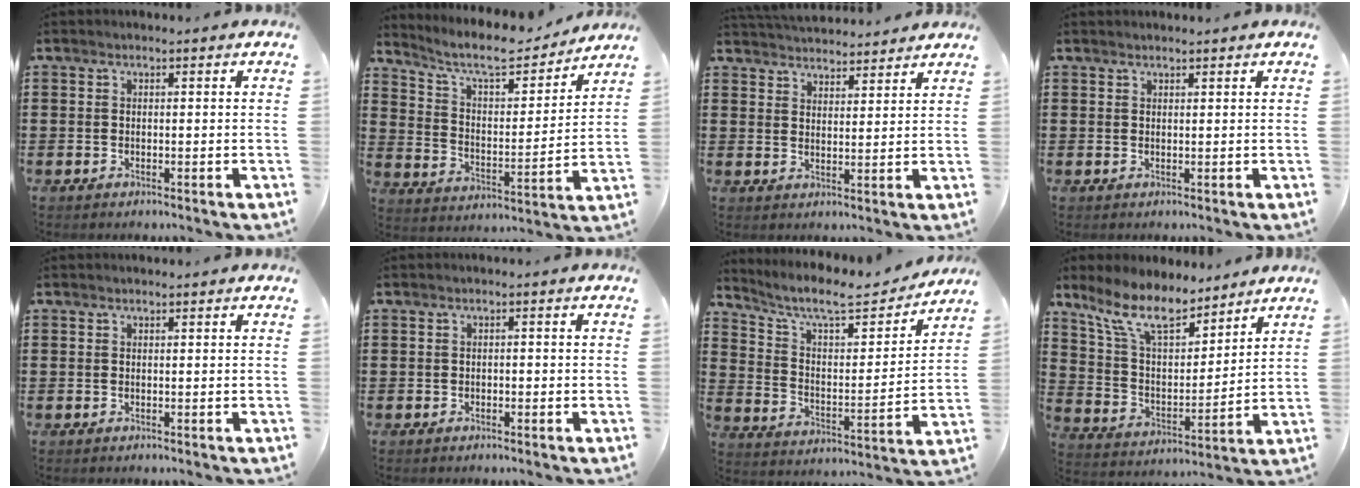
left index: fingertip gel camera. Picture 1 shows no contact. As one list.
[{"total": 8.2, "force": [7.4, 1.2, 3.4], "torque": [-0.097, -0.047, 0.126]}, {"total": 3.7, "force": [3.7, 0.3, -0.1], "torque": [-0.011, -0.016, 0.067]}, {"total": 0.8, "force": [0.7, 0.0, 0.1], "torque": [-0.004, -0.001, 0.015]}, {"total": 0.0}, {"total": 0.7, "force": [-0.5, 0.4, 0.3], "torque": [-0.009, -0.001, -0.010]}, {"total": 8.3, "force": [7.3, 1.1, 3.7], "torque": [-0.097, -0.051, 0.119]}, {"total": 10.5, "force": [8.5, 2.9, 5.4], "torque": [-0.136, -0.035, 0.154]}]